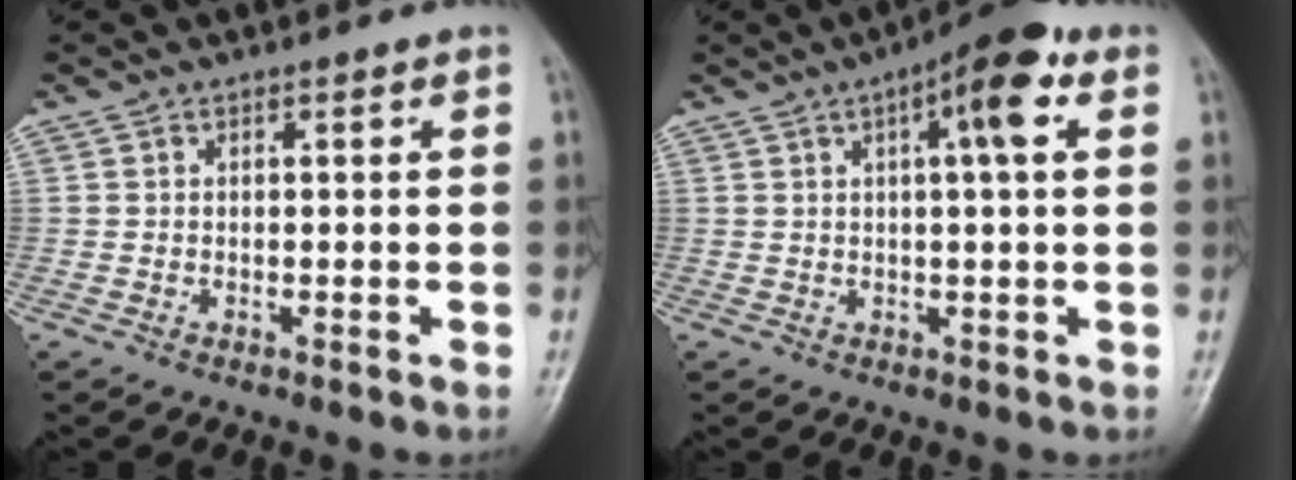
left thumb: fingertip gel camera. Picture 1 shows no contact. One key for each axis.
{"total": 8.9, "fx": 3.2, "fy": 2.2, "fz": 8.0, "tx": -0.115, "ty": 0.013, "tz": 0.041}